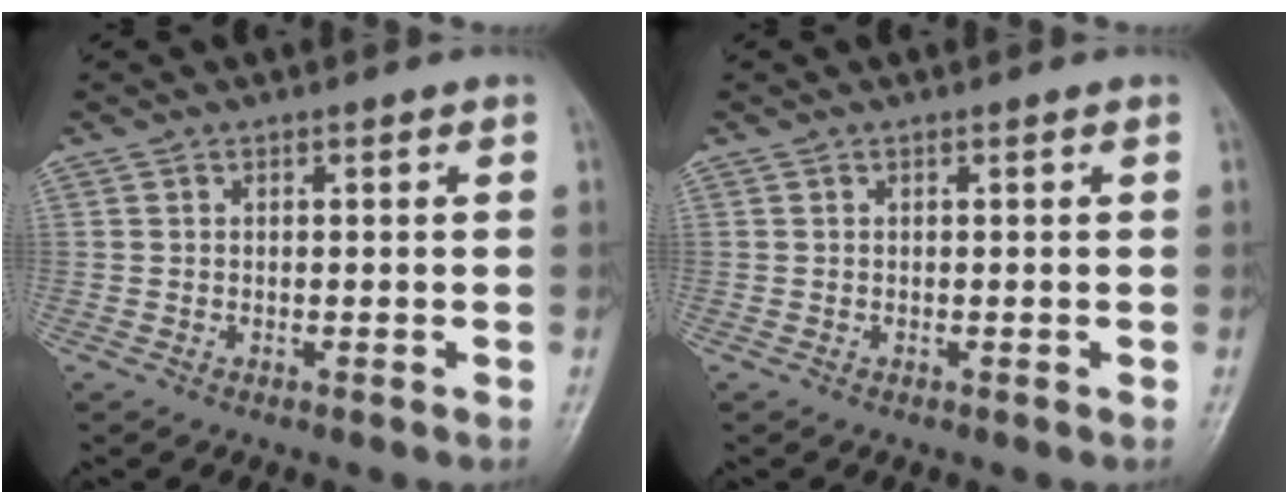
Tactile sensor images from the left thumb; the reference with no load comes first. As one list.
[{"total": 0.0}]